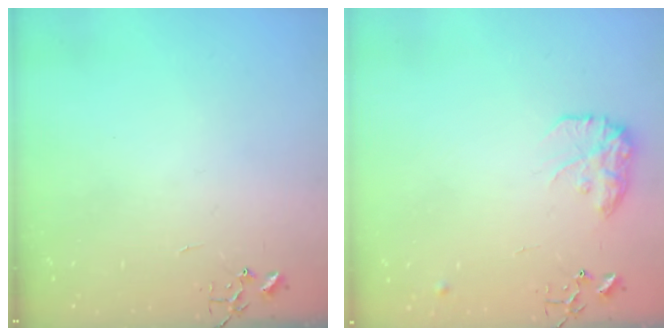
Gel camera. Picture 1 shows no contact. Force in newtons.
{"total": 11.4, "press": 11.4, "slide": 0.6}